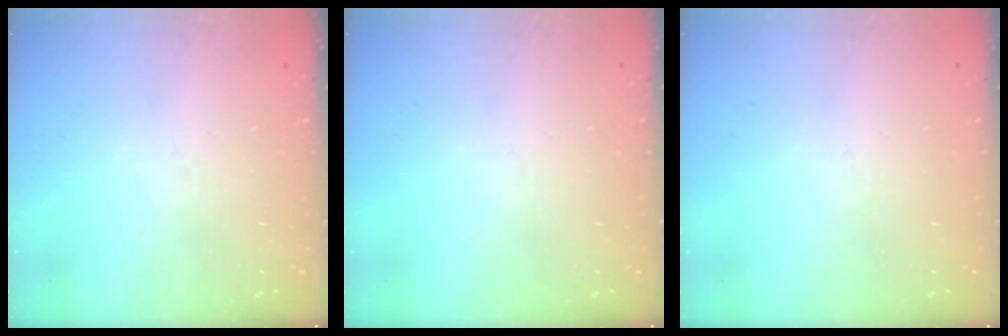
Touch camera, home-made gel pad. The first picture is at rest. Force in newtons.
{"total": 0.0}
{"total": 0.0}